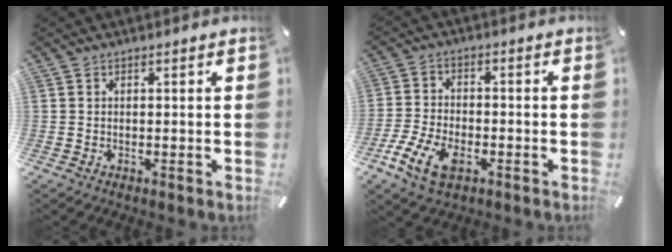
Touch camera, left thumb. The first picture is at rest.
{"total": 9.4, "force": [-4.5, 5.3, 6.3], "torque": [-0.148, 0.008, -0.085]}